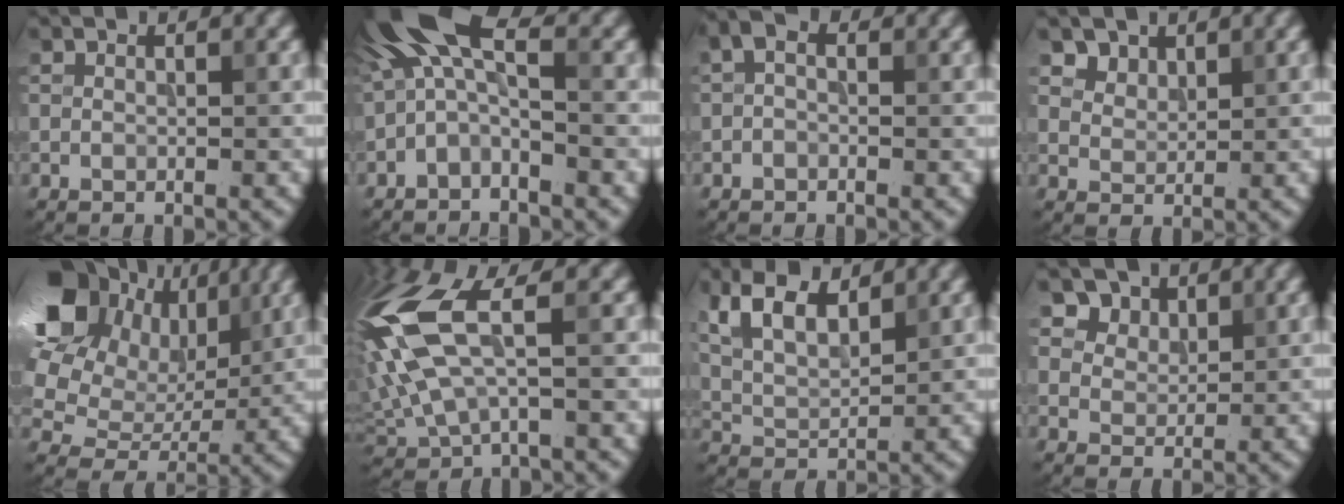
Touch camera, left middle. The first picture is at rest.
{"total": 6.1, "force": [0.2, 2.6, 5.5], "torque": [-0.105, 0.027, -0.016]}
{"total": 1.5, "force": [-0.2, 0.9, 1.1], "torque": [-0.024, 0.005, -0.011]}
{"total": 3.0, "force": [2.2, 1.8, 0.9], "torque": [-0.032, -0.019, 0.063]}
{"total": 15.1, "force": [5.5, 10.7, 9.1], "torque": [-0.204, 0.039, 0.096]}
{"total": 9.8, "force": [1.2, 4.3, 8.7], "torque": [-0.215, 0.005, 0.015]}
{"total": 6.3, "force": [3.7, 2.7, 4.3], "torque": [-0.092, 0.017, 0.061]}
{"total": 5.0, "force": [3.4, 3.2, 1.9], "torque": [-0.055, -0.015, 0.069]}